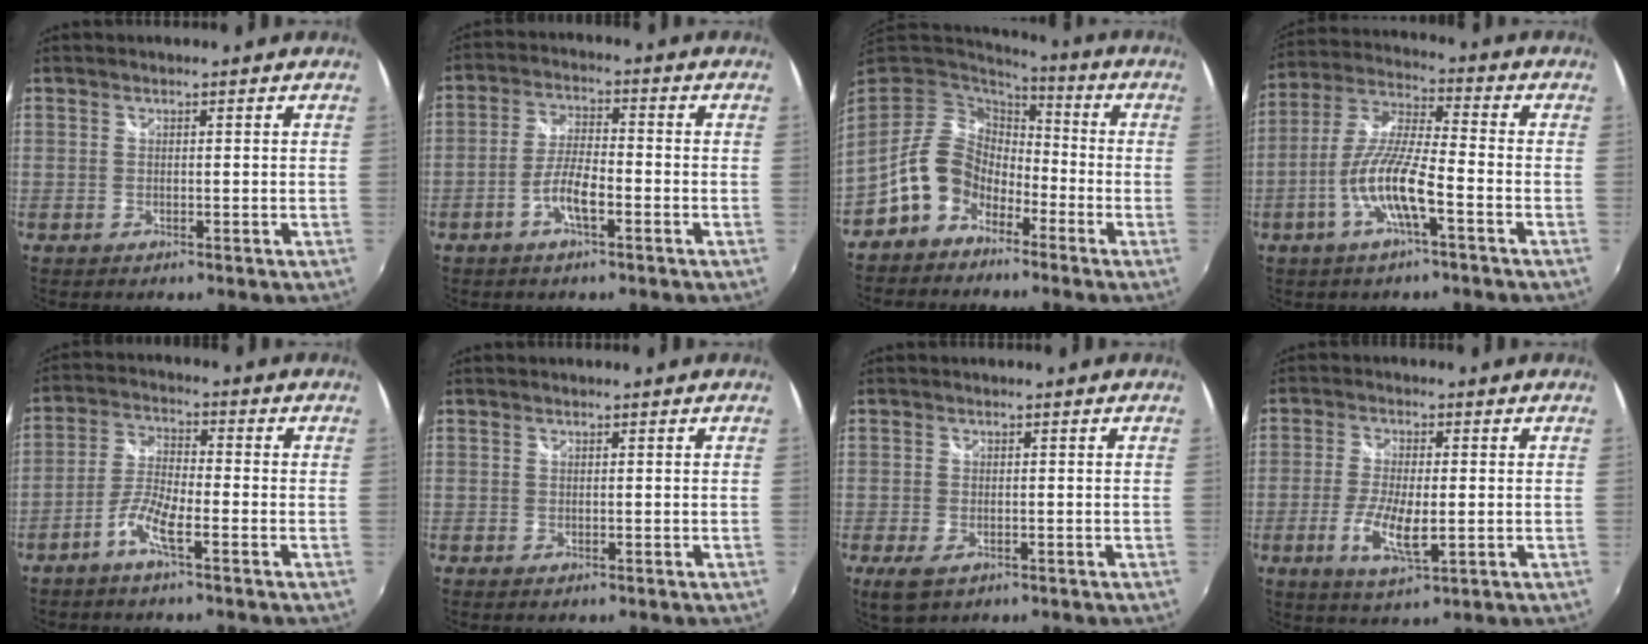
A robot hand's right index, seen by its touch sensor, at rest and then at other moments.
{"total": 6.0, "force": [-2.9, 1.5, 5.0], "torque": [-0.104, 0.003, -0.054]}
{"total": 10.6, "force": [-5.9, 7.7, 4.4], "torque": [-0.090, 0.026, -0.110]}
{"total": 11.2, "force": [-4.6, 1.7, 10.1], "torque": [-0.214, -0.002, -0.088]}
{"total": 6.2, "force": [-3.6, 1.0, 4.9], "torque": [-0.112, 0.004, -0.073]}
{"total": 0.0}
{"total": 4.4, "force": [-2.2, 2.4, 3.0], "torque": [-0.068, -0.014, -0.038]}
{"total": 7.8, "force": [-2.1, 2.4, 7.1], "torque": [-0.145, -0.015, -0.038]}